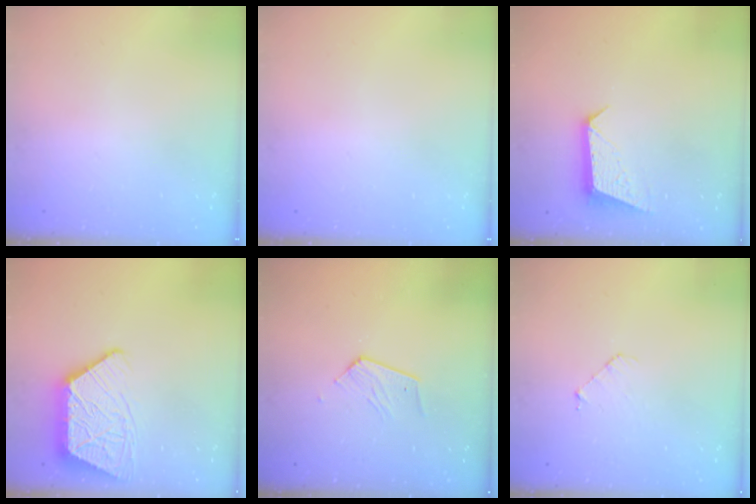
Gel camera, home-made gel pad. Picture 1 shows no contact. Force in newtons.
{"total": 0.0}
{"total": 10.4, "press": 10.4, "slide": 0.8}
{"total": 15.2, "press": 15.1, "slide": 1.2}
{"total": 5.3, "press": 5.3, "slide": 0.5}
{"total": 4.1, "press": 4.1, "slide": 0.3}